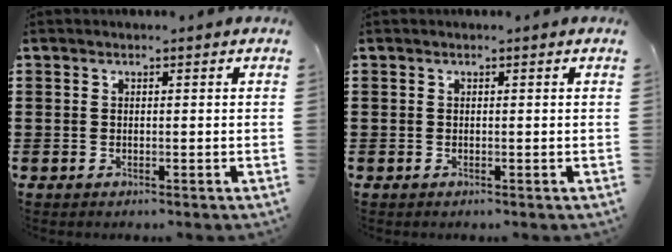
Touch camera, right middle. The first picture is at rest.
{"total": 0.0}